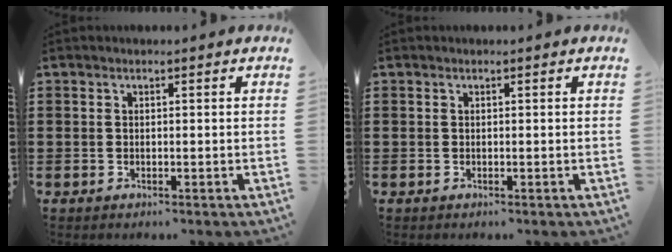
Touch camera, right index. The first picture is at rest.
{"total": 0.0}